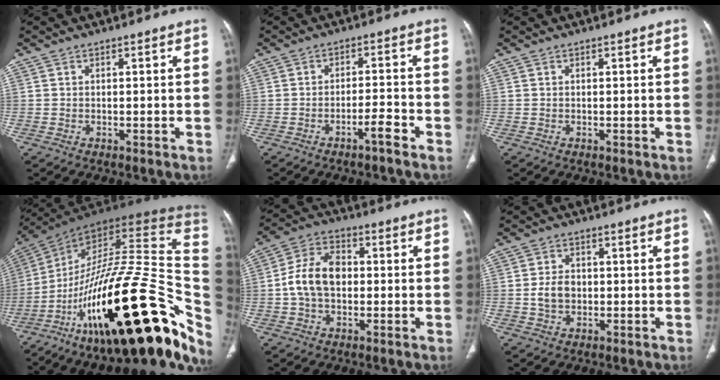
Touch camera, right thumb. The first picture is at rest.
{"total": 3.8, "force": [-2.7, 0.5, 2.6], "torque": [-0.048, 0.024, -0.043]}
{"total": 0.0}
{"total": 42.0, "force": [-15.1, 15.7, 35.9], "torque": [-0.432, 0.074, -0.232]}
{"total": 10.5, "force": [-0.3, 7.3, 7.6], "torque": [-0.134, 0.026, -0.012]}
{"total": 4.8, "force": [-0.3, 3.7, 3.0], "torque": [-0.049, 0.009, -0.005]}